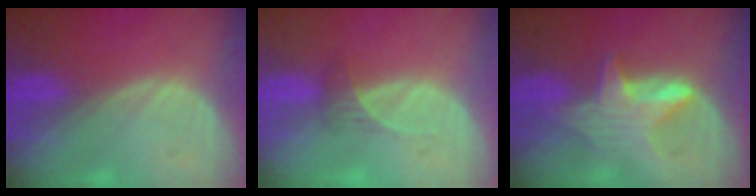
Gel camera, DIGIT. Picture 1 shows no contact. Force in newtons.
{"total": 1.8, "press": 1.6, "slide": 0.8}
{"total": 5.6, "press": 5.6, "slide": 0.4}